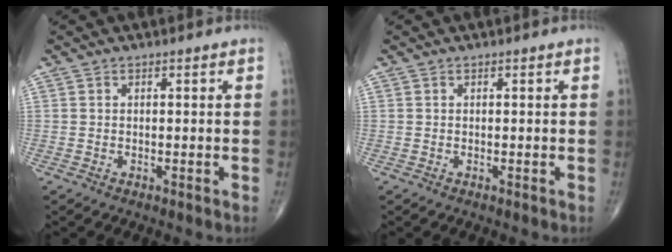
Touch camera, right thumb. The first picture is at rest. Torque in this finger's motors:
{"motor_torque": [0.00, 0.00, -0.02, -0.02, 0.00]}